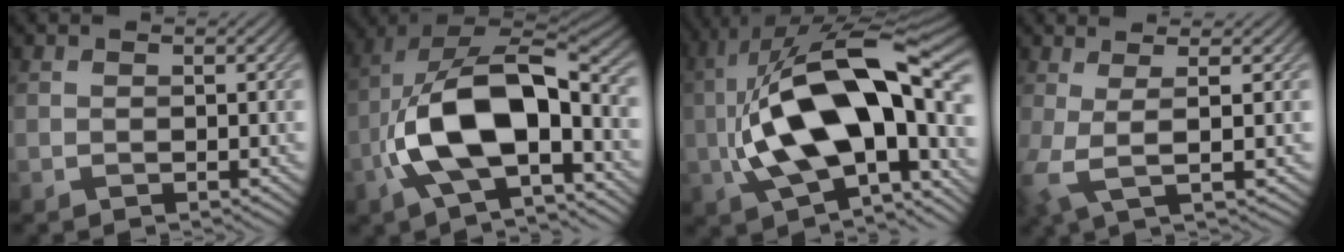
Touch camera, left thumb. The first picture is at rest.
{"total": 14.8, "force": [-3.9, 7.3, 12.3], "torque": [-0.229, -0.006, -0.080]}
{"total": 19.2, "force": [-1.8, 9.4, 16.7], "torque": [-0.308, 0.016, -0.035]}
{"total": 4.5, "force": [0.1, 0.8, 4.5], "torque": [-0.093, 0.004, -0.003]}